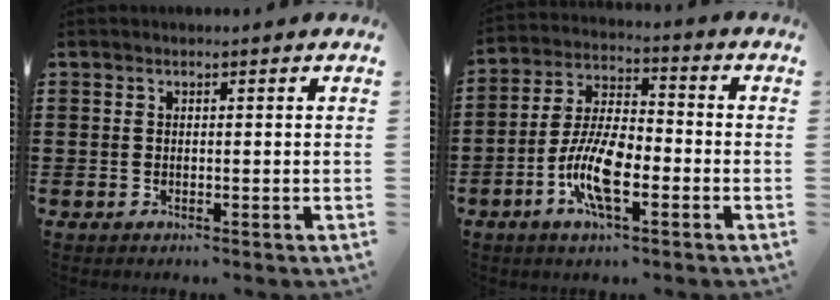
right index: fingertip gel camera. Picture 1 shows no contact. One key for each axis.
{"total": 9.7, "fx": -3.8, "fy": 3.4, "fz": 8.3, "tx": -0.189, "ty": -0.009, "tz": -0.075}